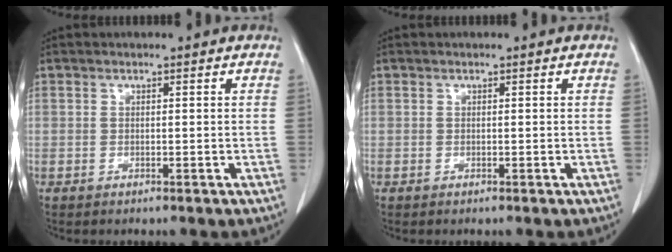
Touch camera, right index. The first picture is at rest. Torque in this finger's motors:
{"motor_torque": [0.00, 0.00, 0.03, 0.00]}